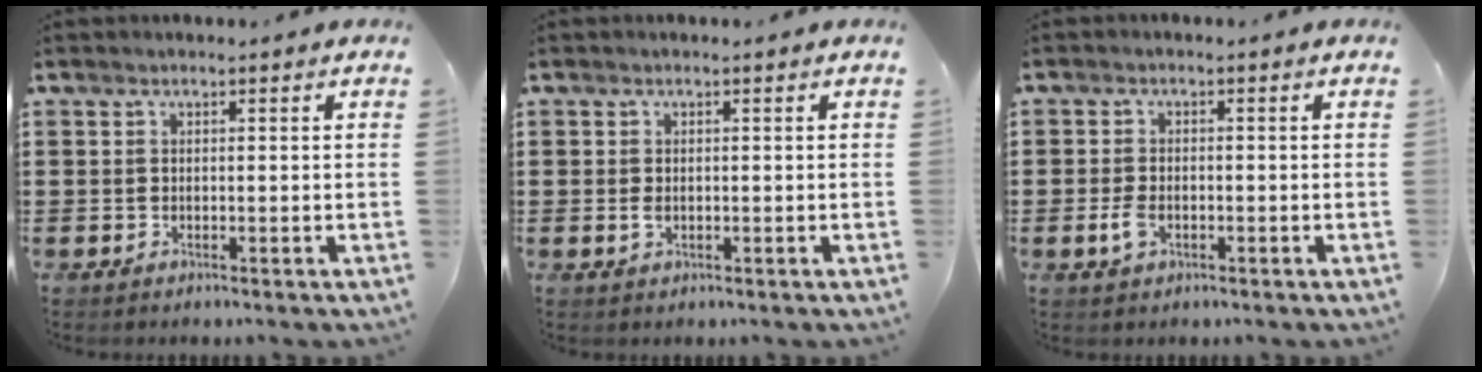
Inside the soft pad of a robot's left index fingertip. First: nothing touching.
{"total": 1.1, "force": [-0.1, 0.6, 1.0], "torque": [-0.026, -0.002, -0.004]}
{"total": 2.7, "force": [-0.8, 1.5, 2.1], "torque": [-0.062, -0.009, -0.020]}